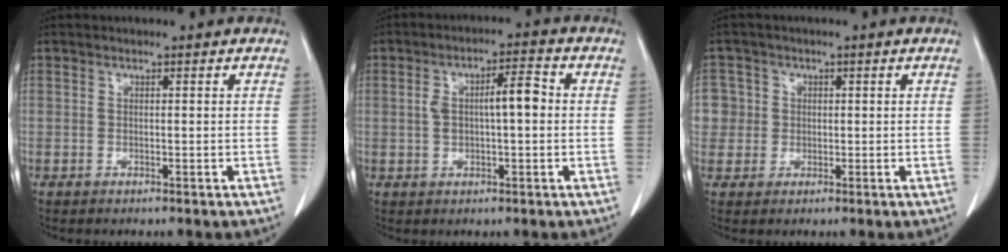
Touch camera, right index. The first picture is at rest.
{"total": 6.2, "force": [0.6, 1.7, 5.9], "torque": [-0.108, 0.024, 0.015]}
{"total": 4.5, "force": [0.5, 4.4, 0.0], "torque": [0.012, 0.018, 0.013]}